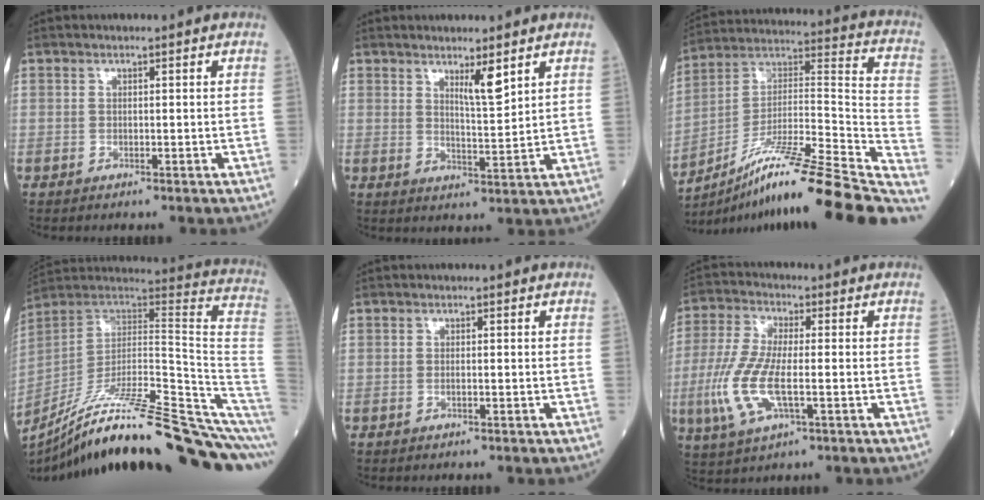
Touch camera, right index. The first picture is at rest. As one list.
[{"total": 4.3, "force": [2.8, 0.2, 3.3], "torque": [-0.057, -0.011, 0.050]}, {"total": 28.8, "force": [-22.0, 0.8, 18.6], "torque": [-0.215, 0.005, -0.351]}, {"total": 29.0, "force": [-22.3, 0.5, 18.5], "torque": [-0.176, 0.002, -0.340]}, {"total": 0.6, "force": [-0.1, 0.1, 0.5], "torque": [-0.012, -0.001, -0.002]}, {"total": 10.5, "force": [-2.2, 3.0, 9.9], "torque": [-0.224, -0.009, -0.042]}]